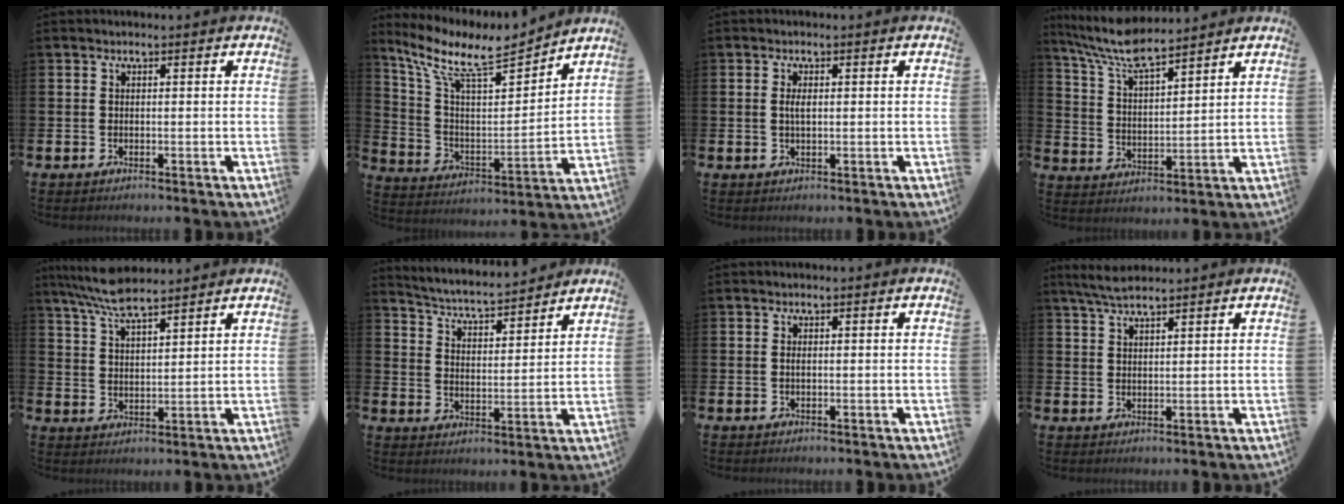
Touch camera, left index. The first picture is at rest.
{"total": 10.0, "force": [8.3, 2.7, 4.9], "torque": [-0.130, -0.052, 0.142]}
{"total": 1.7, "force": [0.3, 0.6, 1.6], "torque": [-0.029, 0.004, 0.002]}
{"total": 7.9, "force": [7.2, 1.3, 2.9], "torque": [-0.086, -0.034, 0.130]}
{"total": 6.3, "force": [5.8, 0.8, 2.2], "torque": [-0.063, -0.025, 0.107]}
{"total": 5.2, "force": [5.1, 0.5, 1.0], "torque": [-0.048, -0.040, 0.085]}
{"total": 0.5, "force": [0.1, 0.2, 0.5], "torque": [-0.008, 0.000, 0.002]}
{"total": 4.2, "force": [3.8, 0.7, 1.8], "torque": [-0.039, -0.008, 0.068]}